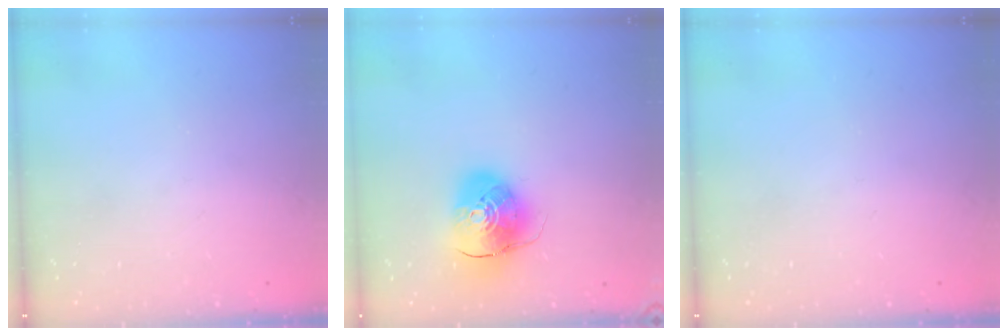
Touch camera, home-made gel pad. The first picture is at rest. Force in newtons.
{"total": 10.9, "press": 10.7, "slide": 1.6}
{"total": 0.0}